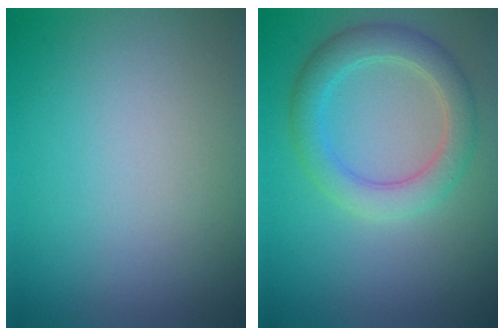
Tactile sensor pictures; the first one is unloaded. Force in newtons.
{"total": 3.8, "press": 3.8, "slide": 0.1}